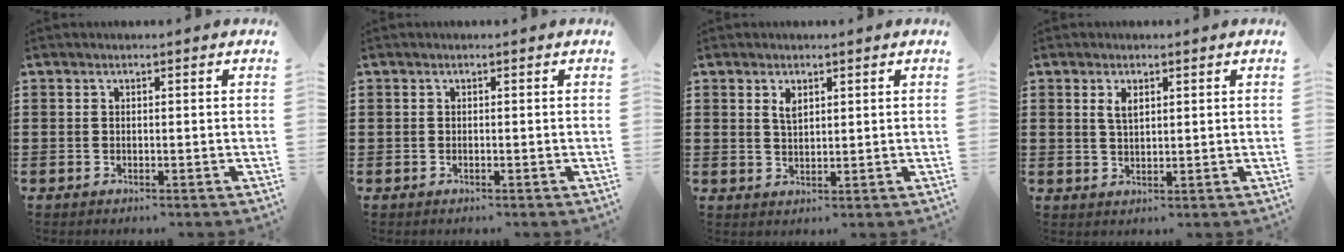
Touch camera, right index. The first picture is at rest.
{"total": 0.0}
{"total": 2.1, "force": [1.2, 1.0, 1.4], "torque": [-0.031, 0.003, 0.021]}
{"total": 2.5, "force": [1.1, 1.1, 1.9], "torque": [-0.042, 0.004, 0.019]}